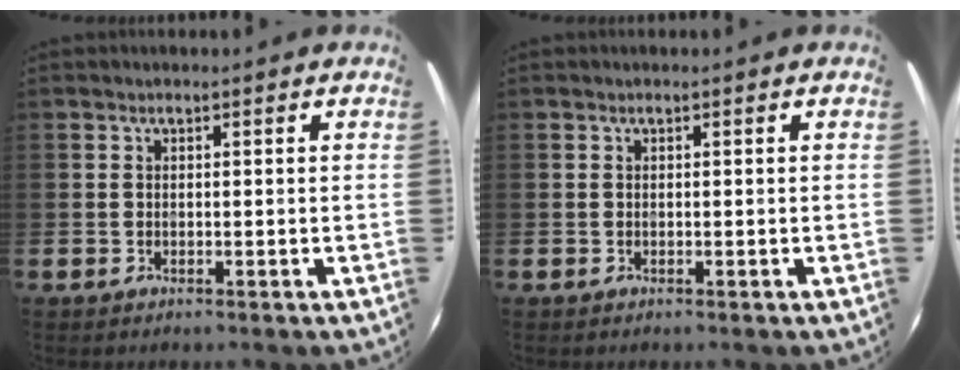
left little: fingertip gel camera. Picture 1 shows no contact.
{"total": 0.0}